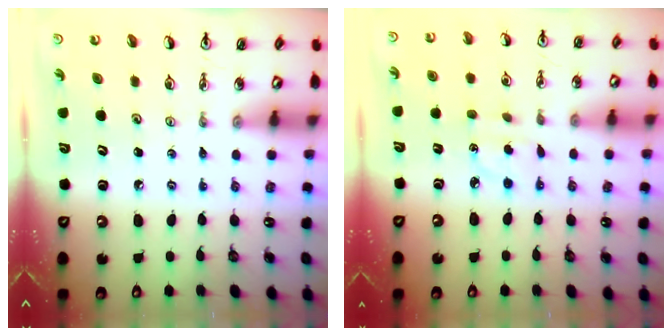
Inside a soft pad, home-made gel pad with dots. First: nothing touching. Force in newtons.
{"total": 2.8, "press": 2.6, "slide": 0.8}